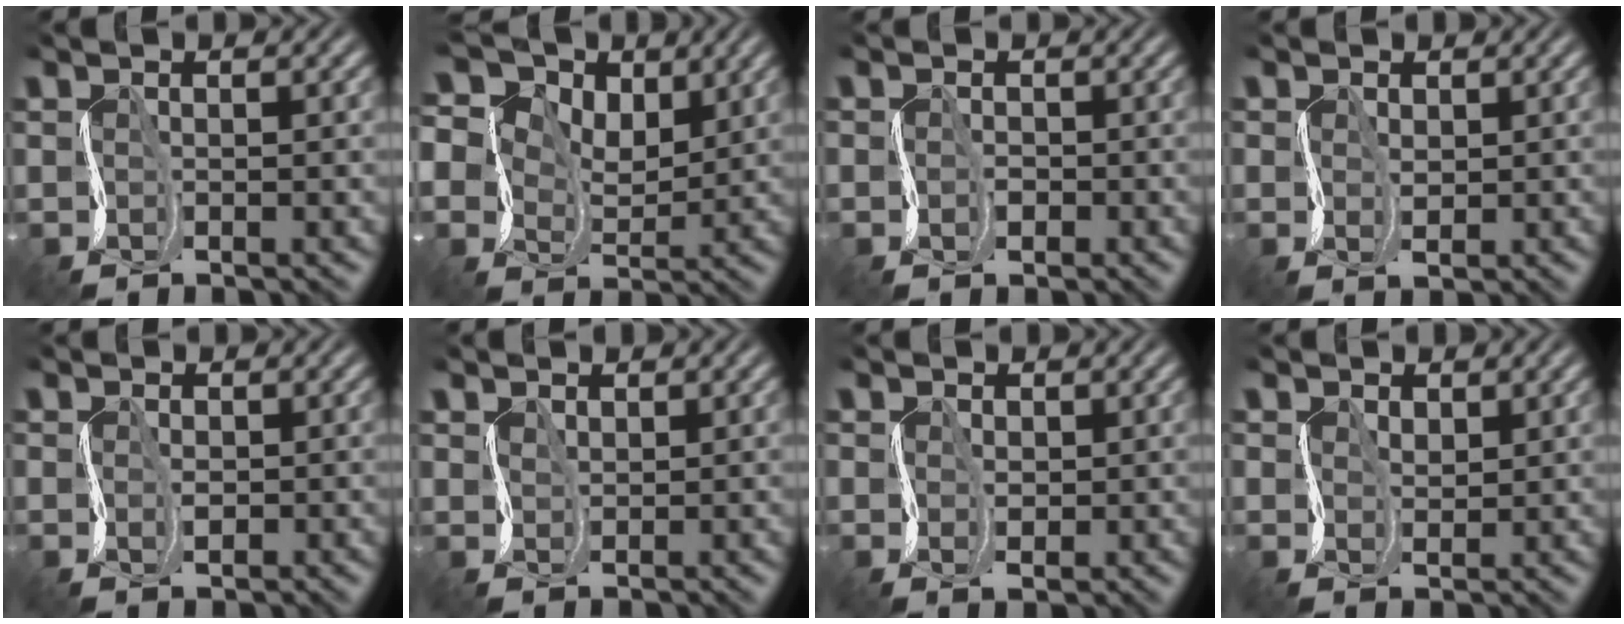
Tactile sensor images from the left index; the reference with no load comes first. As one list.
[{"total": 10.0, "force": [4.5, 7.0, 5.6], "torque": [-0.118, 0.028, 0.063]}, {"total": 1.4, "force": [-0.2, 1.4, 0.2], "torque": [0.005, 0.007, -0.013]}, {"total": 1.4, "force": [0.5, 1.2, 0.4], "torque": [-0.020, 0.005, 0.009]}, {"total": 1.1, "force": [0.0, 1.1, 0.2], "torque": [-0.009, 0.003, 0.000]}, {"total": 1.6, "force": [1.3, 0.8, -0.5], "torque": [-0.005, 0.009, 0.013]}, {"total": 1.5, "force": [0.5, 1.4, 0.4], "torque": [-0.020, 0.003, 0.008]}, {"total": 2.9, "force": [1.7, 2.1, 0.9], "torque": [-0.029, 0.017, 0.011]}]